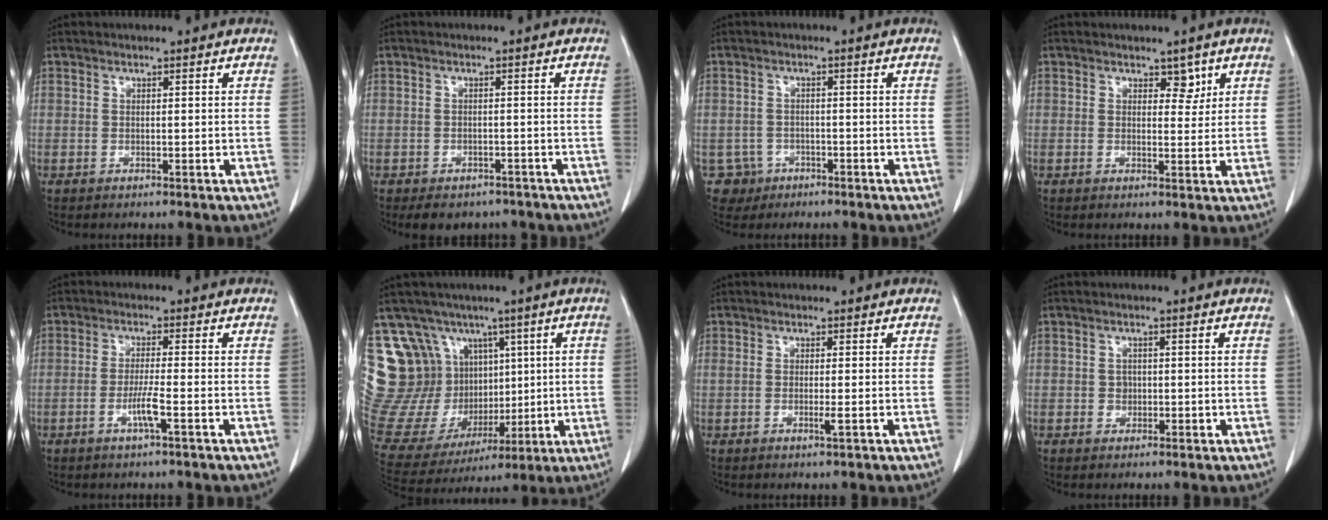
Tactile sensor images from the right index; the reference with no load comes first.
{"total": 6.2, "force": [-4.9, 3.5, 1.5], "torque": [-0.009, 0.007, -0.061]}
{"total": 3.9, "force": [-1.8, 3.5, -0.4], "torque": [0.008, 0.011, -0.030]}
{"total": 2.5, "force": [1.5, 1.5, 1.3], "torque": [-0.008, -0.002, 0.021]}
{"total": 3.6, "force": [-1.4, -0.2, 3.3], "torque": [-0.065, -0.005, -0.030]}
{"total": 23.6, "force": [9.1, 19.1, 10.5], "torque": [-0.254, 0.071, 0.200]}
{"total": 1.5, "force": [-0.3, 0.0, 1.5], "torque": [-0.025, -0.004, -0.005]}
{"total": 1.6, "force": [-0.1, 1.5, 0.6], "torque": [-0.009, 0.003, 0.002]}